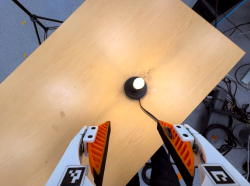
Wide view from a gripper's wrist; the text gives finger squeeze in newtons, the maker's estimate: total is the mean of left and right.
{"total": 0.0}